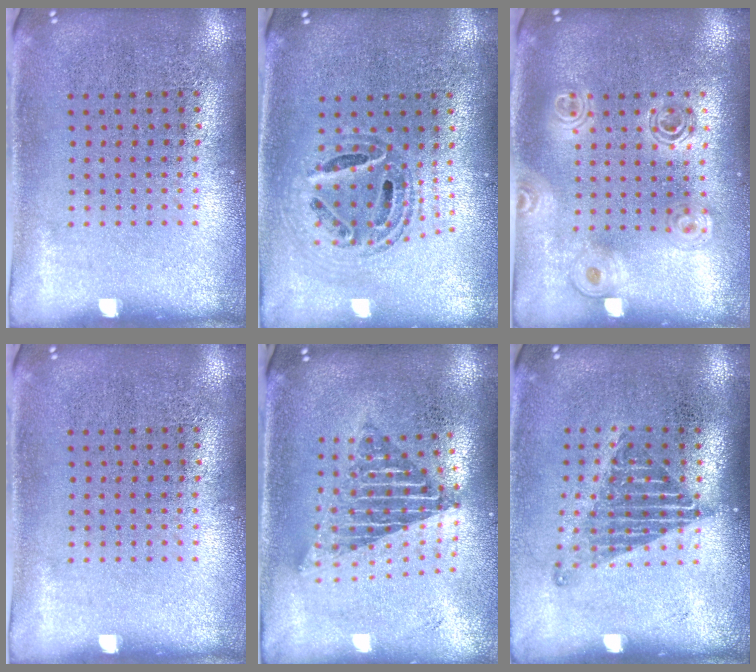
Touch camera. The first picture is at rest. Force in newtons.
{"total": 0.8, "press": 0.8, "slide": 0.1}
{"total": 1.6, "press": 1.4, "slide": 0.7}
{"total": 0.0}
{"total": 1.8, "press": 1.5, "slide": 1.1}
{"total": 1.3, "press": 1.1, "slide": 0.7}